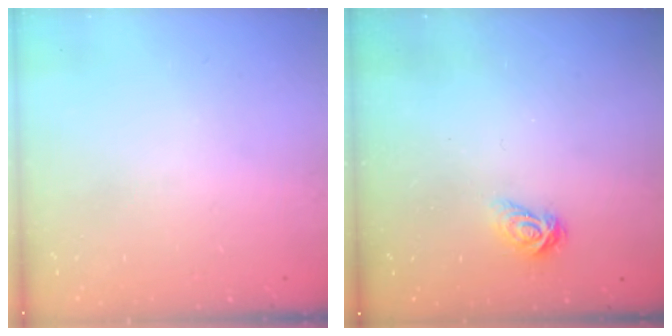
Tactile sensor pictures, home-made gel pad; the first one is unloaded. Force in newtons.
{"total": 3.5, "press": 3.5, "slide": 0.4}